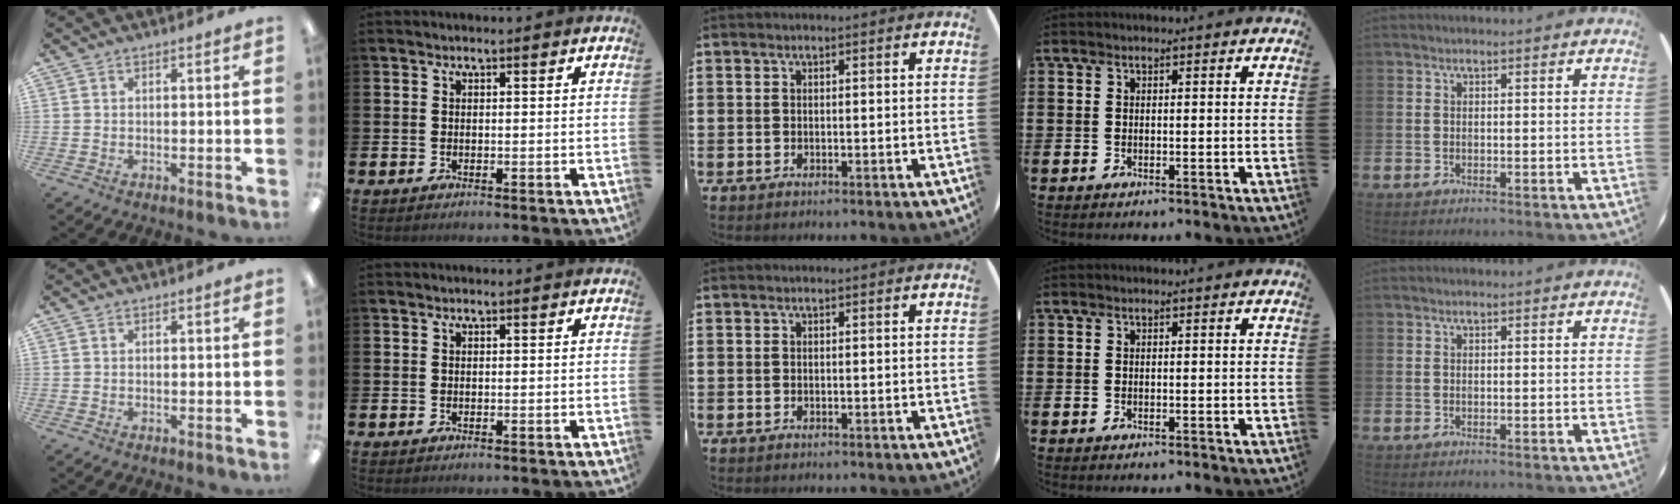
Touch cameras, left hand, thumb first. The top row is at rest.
{}